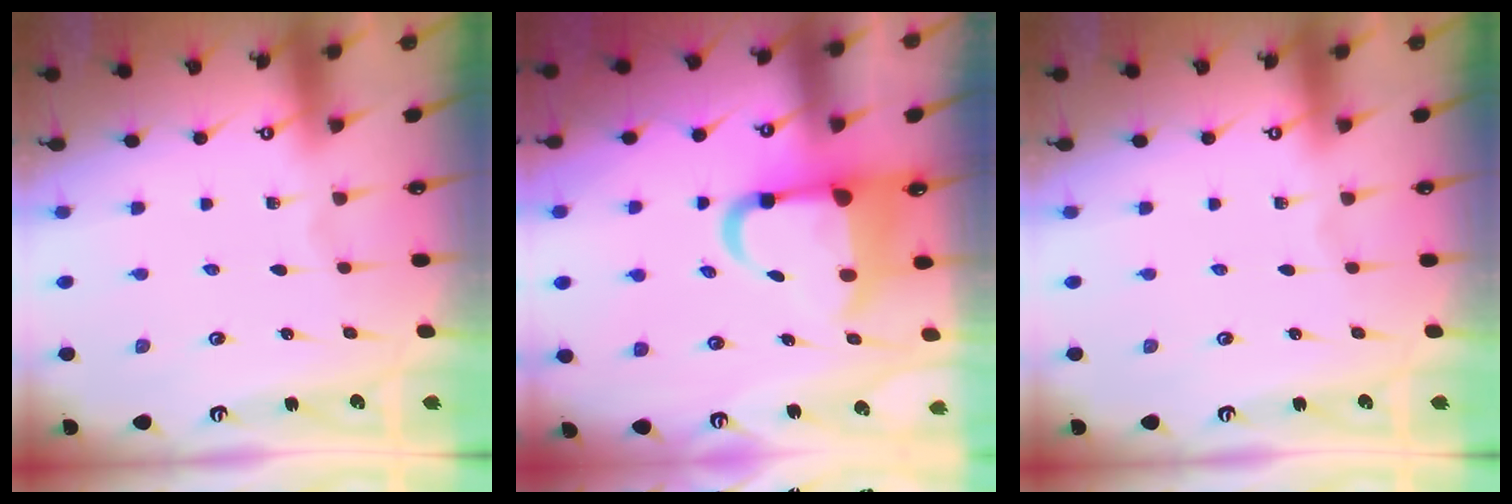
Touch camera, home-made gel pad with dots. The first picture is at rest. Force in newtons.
{"total": 9.7, "press": 9.4, "slide": 2.3}
{"total": 0.0}